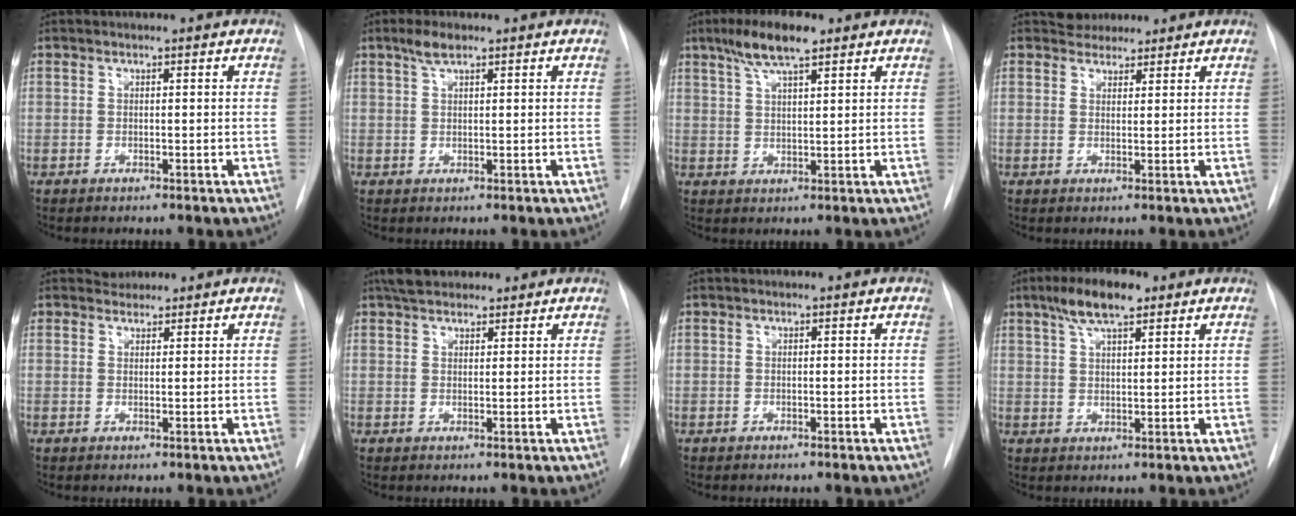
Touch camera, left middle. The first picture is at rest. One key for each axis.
{"total": 2.4, "fx": 1.7, "fy": 0.7, "fz": 1.6, "tx": -0.033, "ty": 0.006, "tz": 0.033}
{"total": 7.2, "fx": 4.8, "fy": 1.4, "fz": 5.2, "tx": -0.103, "ty": 0.014, "tz": 0.087}
{"total": 3.2, "fx": 2.8, "fy": 1.5, "fz": 0.1, "tx": 0.001, "ty": 0.012, "tz": 0.044}
{"total": 1.9, "fx": 1.6, "fy": 0.8, "fz": -0.4, "tx": 0.007, "ty": 0.008, "tz": 0.025}
{"total": 5.8, "fx": 4.7, "fy": 2.4, "fz": 2.2, "tx": -0.034, "ty": 0.027, "tz": 0.081}
{"total": 0.0}
{"total": 7.1, "fx": 4.7, "fy": 1.9, "fz": 5.0, "tx": -0.098, "ty": 0.016, "tz": 0.083}